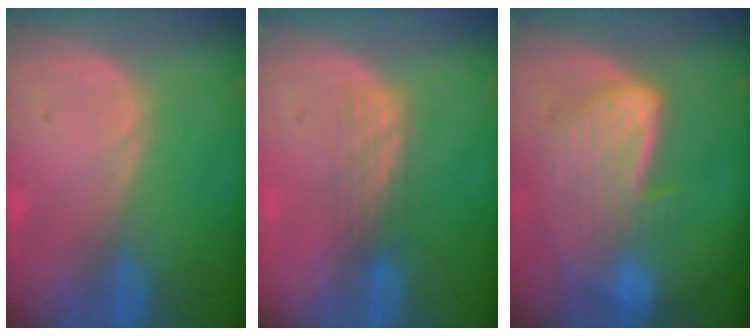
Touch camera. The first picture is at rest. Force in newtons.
{"total": 2.9, "press": 2.5, "slide": 1.5}
{"total": 7.6, "press": 7.2, "slide": 2.2}